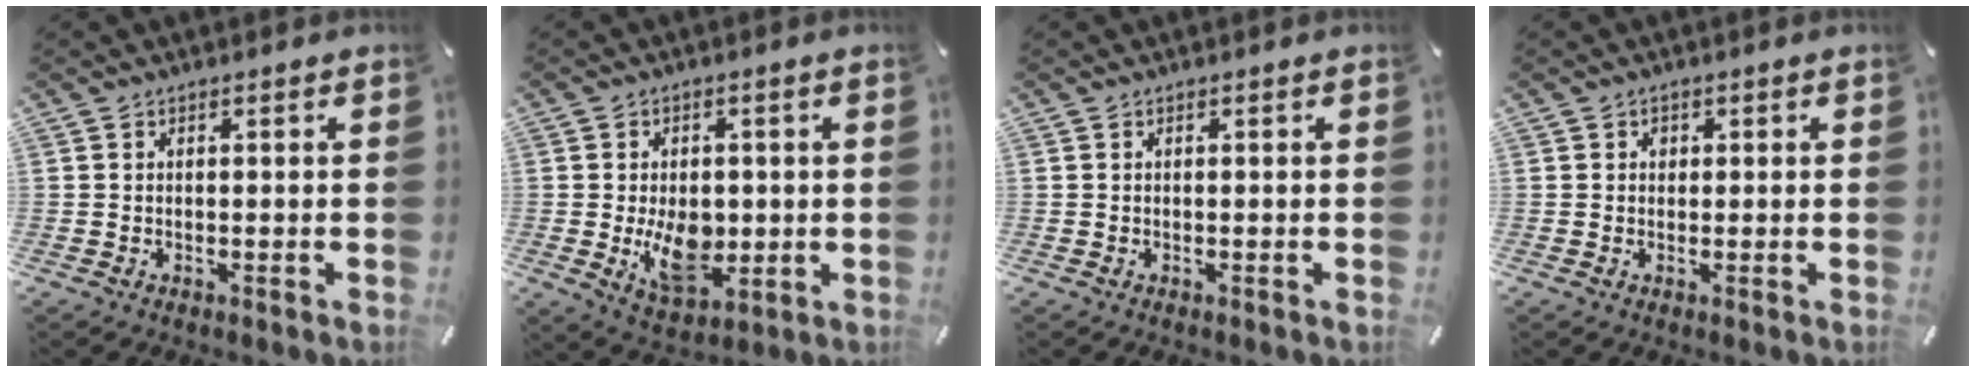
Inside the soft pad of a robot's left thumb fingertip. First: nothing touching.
{"total": 10.3, "force": [-1.2, 6.9, 7.5], "torque": [-0.126, -0.008, -0.018]}
{"total": 0.0}
{"total": 1.0, "force": [0.1, 1.0, 0.3], "torque": [0.000, 0.000, -0.001]}